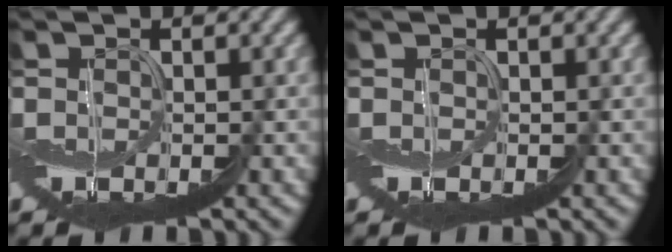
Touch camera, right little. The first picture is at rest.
{"total": 0.0}